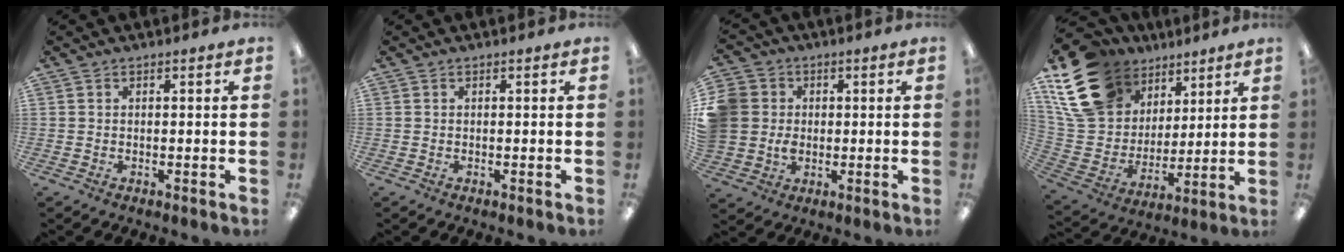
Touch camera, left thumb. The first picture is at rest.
{"total": 0.0}
{"total": 8.5, "force": [0.6, 8.3, 2.0], "torque": [-0.068, 0.007, 0.017]}
{"total": 20.3, "force": [11.1, 14.2, 9.5], "torque": [-0.190, -0.044, 0.215]}